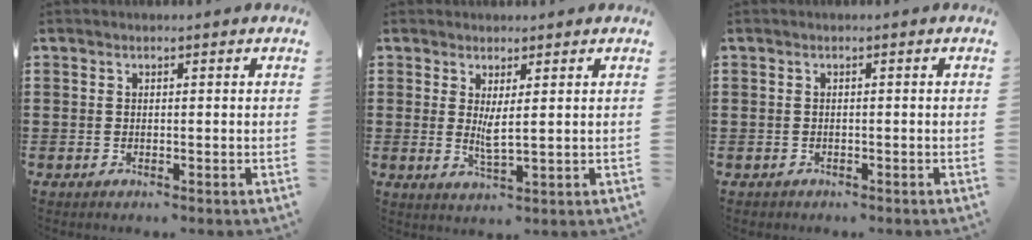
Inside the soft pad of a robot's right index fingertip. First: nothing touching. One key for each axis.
{"total": 2.8, "fx": 0.9, "fy": 0.3, "fz": 2.7, "tx": -0.054, "ty": -0.004, "tz": 0.017}
{"total": 0.8, "fx": -0.6, "fy": 0.5, "fz": -0.1, "tx": -0.001, "ty": 0.003, "tz": -0.016}